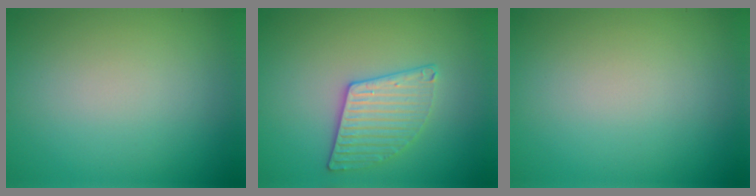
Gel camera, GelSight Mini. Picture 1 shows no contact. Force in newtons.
{"total": 3.2, "press": 3.1, "slide": 0.6}
{"total": 0.0}